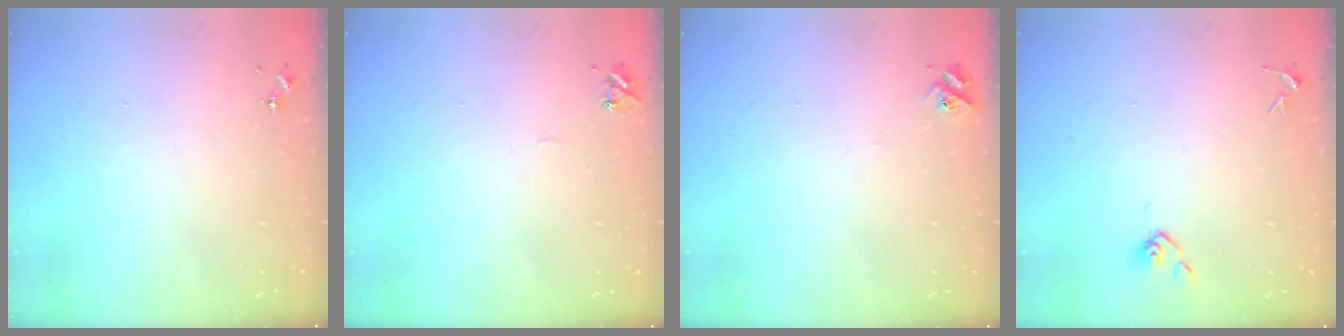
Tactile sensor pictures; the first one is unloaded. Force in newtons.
{"total": 4.9, "press": 4.9, "slide": 0.6}
{"total": 2.8, "press": 2.8, "slide": 0.3}
{"total": 3.6, "press": 3.5, "slide": 0.9}